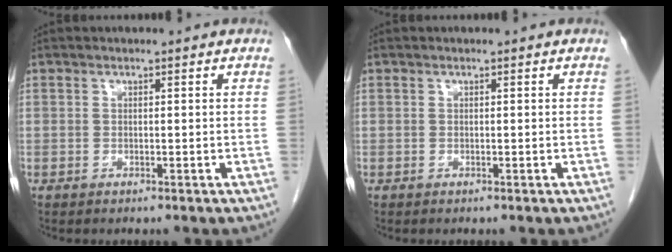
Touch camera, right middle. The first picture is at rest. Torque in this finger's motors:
{"motor_torque": [0.00, 0.00, 0.00, -0.01]}